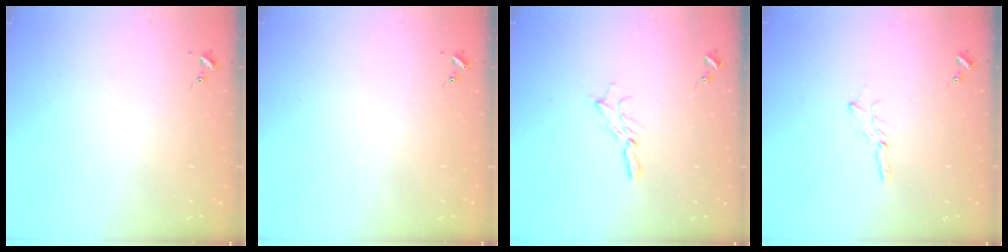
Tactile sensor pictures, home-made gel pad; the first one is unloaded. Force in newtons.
{"total": 0.0}
{"total": 5.8, "press": 5.8, "slide": 0.3}
{"total": 1.8, "press": 1.7, "slide": 0.2}